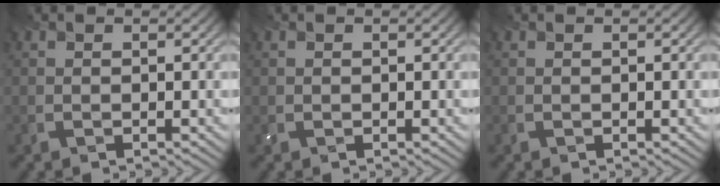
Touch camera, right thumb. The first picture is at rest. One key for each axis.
{"total": 0.0}
{"total": 0.0}